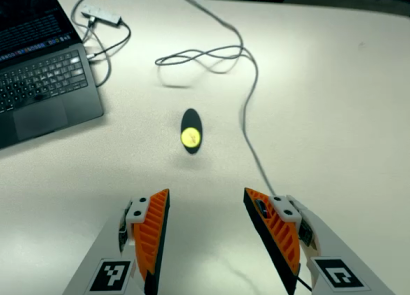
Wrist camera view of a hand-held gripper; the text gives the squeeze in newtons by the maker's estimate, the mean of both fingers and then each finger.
{"total": 0.0}